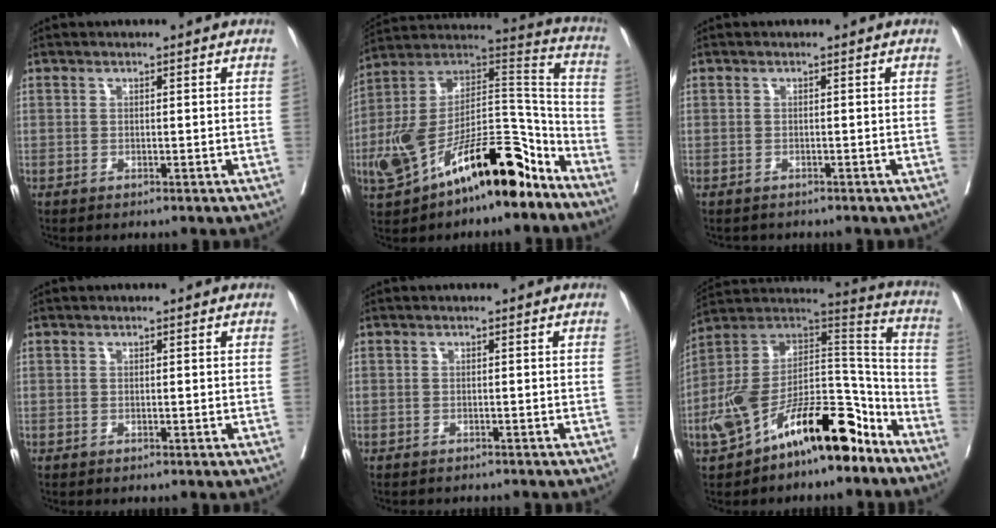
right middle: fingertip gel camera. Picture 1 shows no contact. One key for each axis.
{"total": 22.6, "fx": -13.1, "fy": 7.2, "fz": 17.0, "tx": -0.300, "ty": 0.019, "tz": -0.218}
{"total": 1.5, "fx": -1.4, "fy": 0.6, "fz": 0.0, "tx": -0.014, "ty": -0.005, "tz": -0.022}
{"total": 0.0}
{"total": 3.0, "fx": -2.8, "fy": 0.7, "fz": 0.7, "tx": -0.014, "ty": -0.005, "tz": -0.035}
{"total": 19.8, "fx": -12.1, "fy": 6.8, "fz": 14.2, "tx": -0.261, "ty": 0.033, "tz": -0.207}